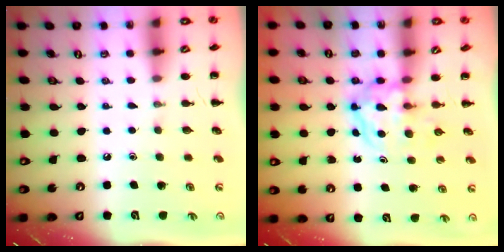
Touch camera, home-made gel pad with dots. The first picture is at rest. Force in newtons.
{"total": 3.9, "press": 3.9, "slide": 0.5}